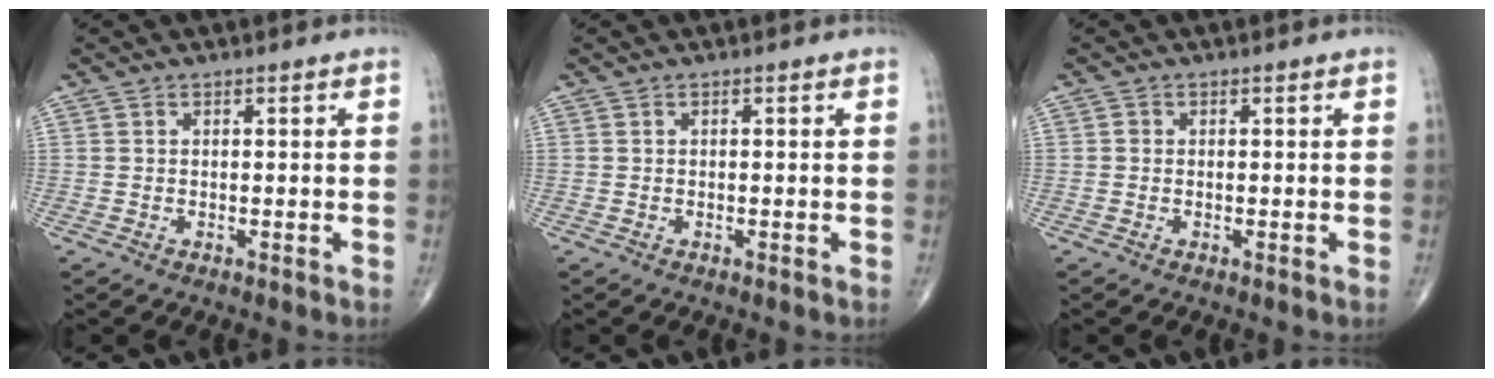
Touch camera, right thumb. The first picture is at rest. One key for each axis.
{"total": 0.0}
{"total": 0.5, "fx": -0.1, "fy": 0.5, "fz": 0.2, "tx": -0.002, "ty": 0.001, "tz": -0.004}